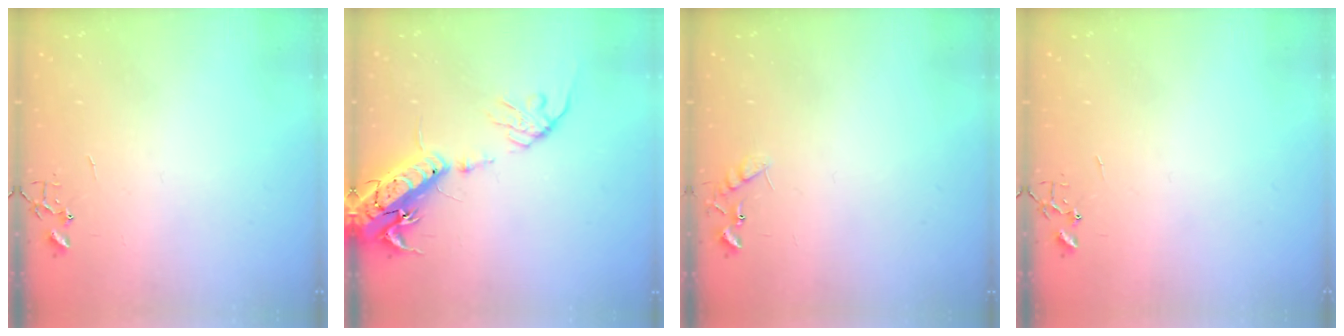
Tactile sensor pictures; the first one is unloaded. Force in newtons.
{"total": 18.1, "press": 17.7, "slide": 3.8}
{"total": 7.6, "press": 7.6, "slide": 0.7}
{"total": 0.0}